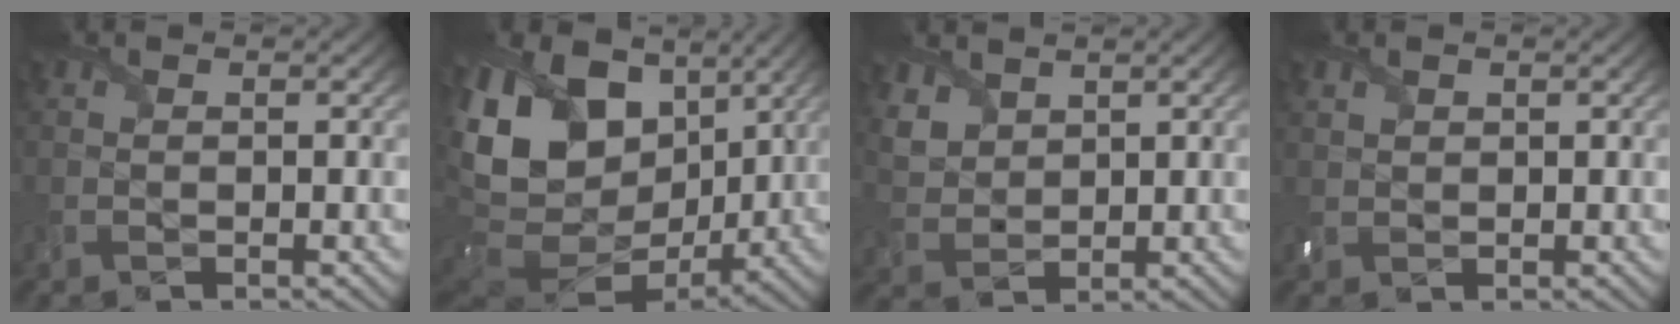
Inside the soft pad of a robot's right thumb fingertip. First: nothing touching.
{"total": 20.1, "force": [4.4, 13.9, 13.8], "torque": [-0.298, 0.001, 0.101]}
{"total": 4.5, "force": [3.1, 2.8, 1.7], "torque": [-0.063, -0.008, 0.073]}
{"total": 1.4, "force": [0.9, 1.0, 0.6], "torque": [-0.019, 0.001, 0.020]}